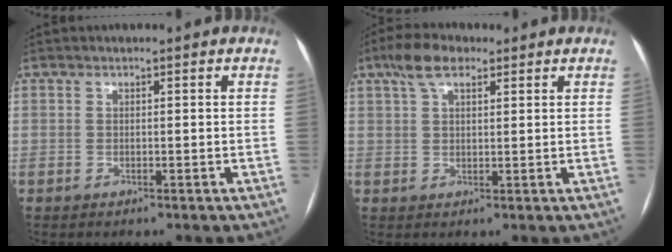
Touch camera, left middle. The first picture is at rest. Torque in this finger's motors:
{"motor_torque": [0.70, -0.59, 0.49, 0.13]}